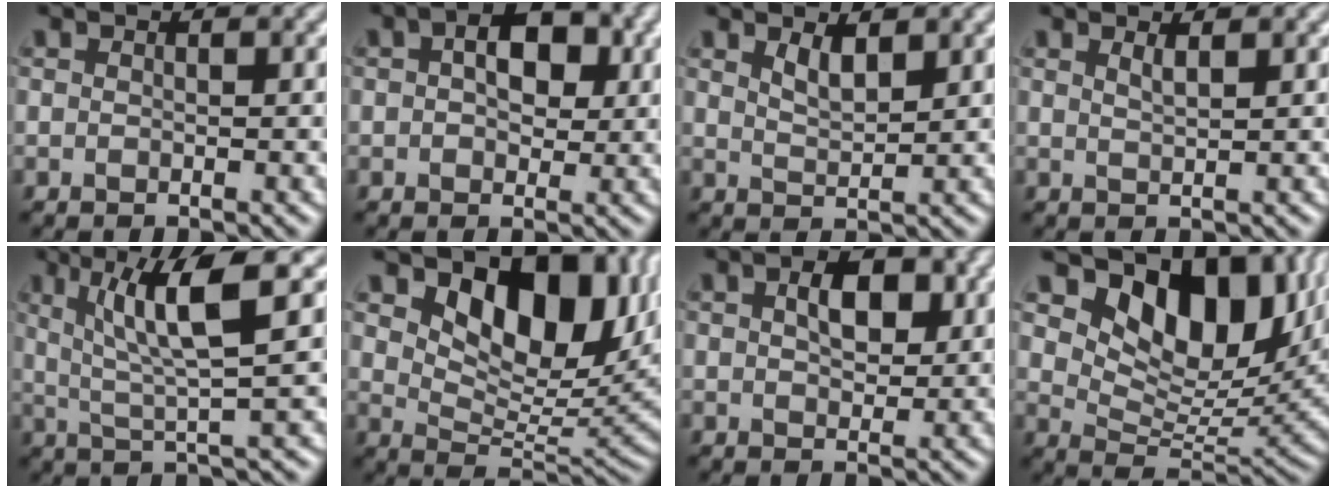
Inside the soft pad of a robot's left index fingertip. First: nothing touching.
{"total": 4.9, "force": [1.2, 3.0, 3.6], "torque": [-0.049, 0.007, 0.010]}
{"total": 2.0, "force": [1.4, 0.6, 1.3], "torque": [-0.026, -0.005, 0.030]}
{"total": 1.2, "force": [0.8, 0.4, 0.8], "torque": [-0.008, 0.002, 0.012]}
{"total": 7.1, "force": [2.5, 1.1, 6.6], "torque": [-0.118, 0.007, 0.047]}
{"total": 10.9, "force": [4.9, 5.9, 7.8], "torque": [-0.113, -0.012, 0.088]}
{"total": 3.7, "force": [1.0, 2.2, 2.7], "torque": [-0.048, 0.004, 0.016]}
{"total": 12.2, "force": [6.5, 6.7, 7.9], "torque": [-0.126, -0.007, 0.118]}